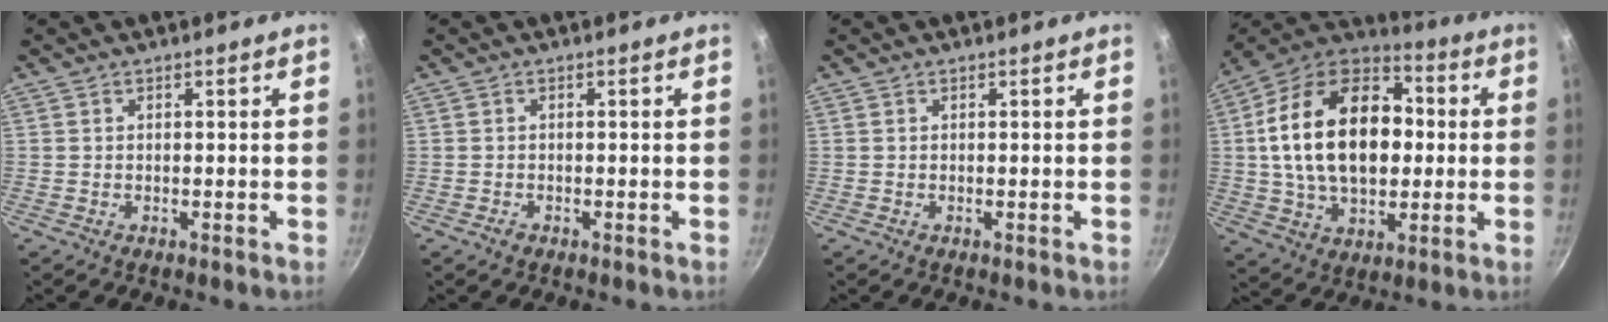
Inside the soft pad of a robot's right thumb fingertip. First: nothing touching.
{"total": 1.0, "force": [-0.6, 0.7, 0.4], "torque": [-0.007, 0.003, -0.010]}
{"total": 0.0}
{"total": 24.8, "force": [1.7, 16.2, 18.8], "torque": [-0.297, 0.031, 0.022]}